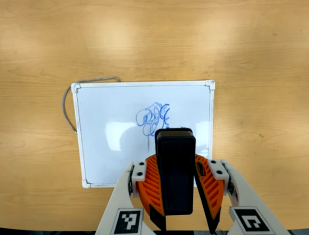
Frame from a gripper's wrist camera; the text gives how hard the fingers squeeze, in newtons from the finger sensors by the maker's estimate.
{"total": 11.3, "left": 10.1, "right": 12.5}